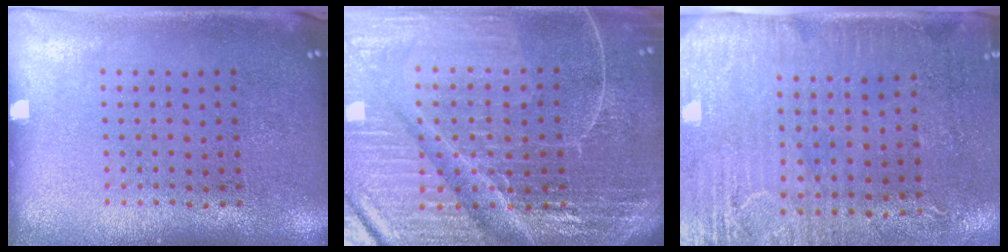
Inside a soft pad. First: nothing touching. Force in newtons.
{"total": 7.0, "press": 6.1, "slide": 3.4}
{"total": 3.0, "press": 2.5, "slide": 1.7}